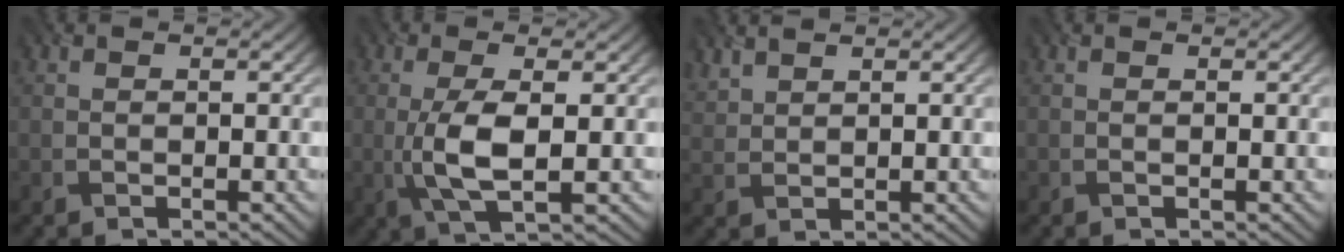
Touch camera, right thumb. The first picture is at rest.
{"total": 6.0, "force": [-0.3, 1.8, 5.7], "torque": [-0.127, -0.001, -0.007]}
{"total": 2.2, "force": [2.0, 0.5, 0.6], "torque": [-0.017, 0.004, 0.050]}
{"total": 0.0}